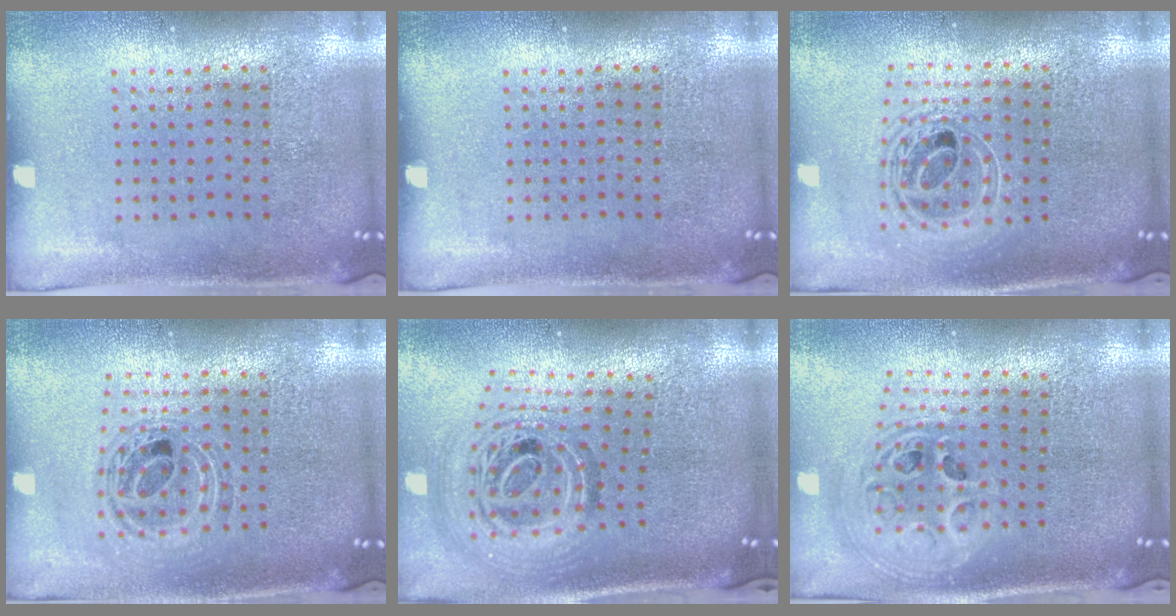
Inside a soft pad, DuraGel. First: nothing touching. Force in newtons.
{"total": 0.0}
{"total": 2.0, "press": 1.5, "slide": 1.2}
{"total": 0.9, "press": 0.9, "slide": 0.2}
{"total": 2.1, "press": 1.7, "slide": 1.3}
{"total": 2.4, "press": 1.8, "slide": 1.6}